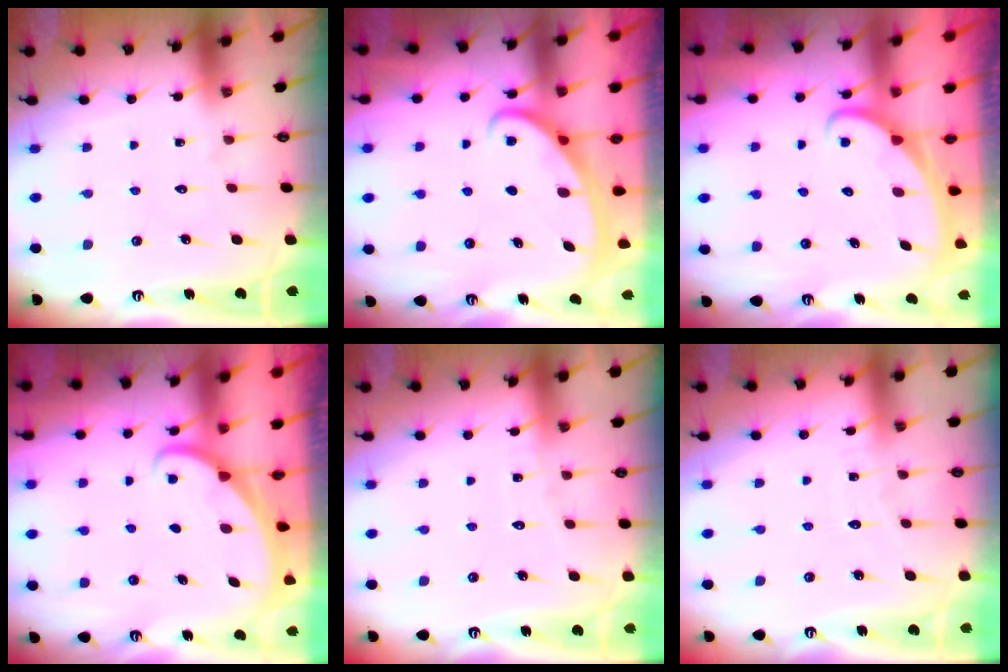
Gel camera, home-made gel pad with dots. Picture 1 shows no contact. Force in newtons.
{"total": 2.7, "press": 2.7, "slide": 0.4}
{"total": 2.2, "press": 2.2, "slide": 0.1}
{"total": 1.2, "press": 1.2, "slide": 0.0}
{"total": 2.7, "press": 2.7, "slide": 0.2}
{"total": 2.9, "press": 2.9, "slide": 0.4}